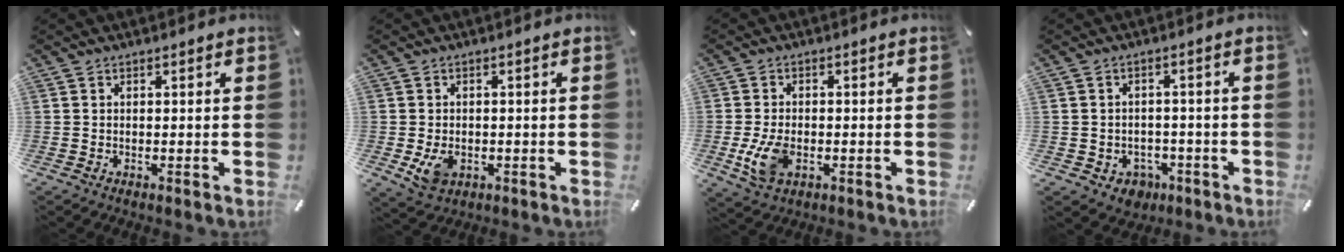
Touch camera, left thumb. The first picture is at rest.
{"total": 4.9, "force": [-1.0, 3.7, 3.1], "torque": [-0.055, -0.006, -0.021]}
{"total": 7.6, "force": [-1.8, 4.9, 5.4], "torque": [-0.119, -0.003, -0.034]}
{"total": 4.6, "force": [-1.8, 4.0, 1.3], "torque": [-0.015, 0.013, -0.030]}